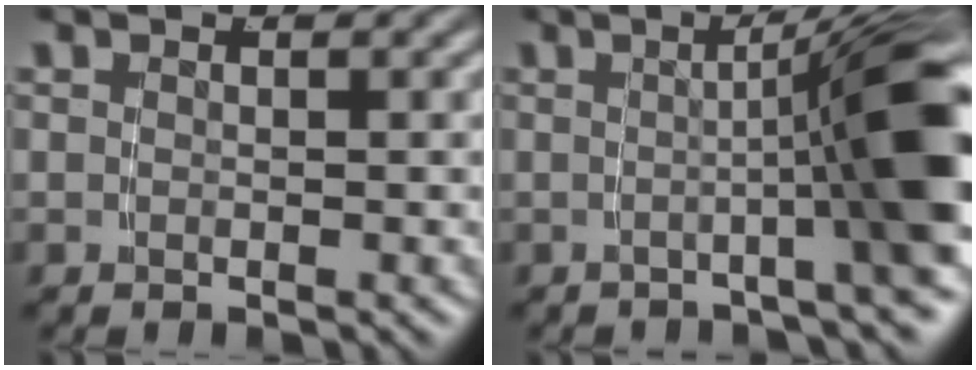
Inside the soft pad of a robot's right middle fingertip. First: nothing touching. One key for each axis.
{"total": 8.9, "fx": -1.0, "fy": 1.4, "fz": 8.7, "tx": -0.086, "ty": 0.027, "tz": -0.027}